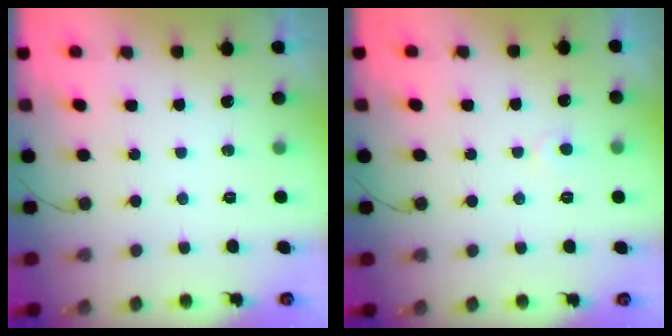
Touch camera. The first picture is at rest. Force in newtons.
{"total": 2.9, "press": 2.9, "slide": 0.3}